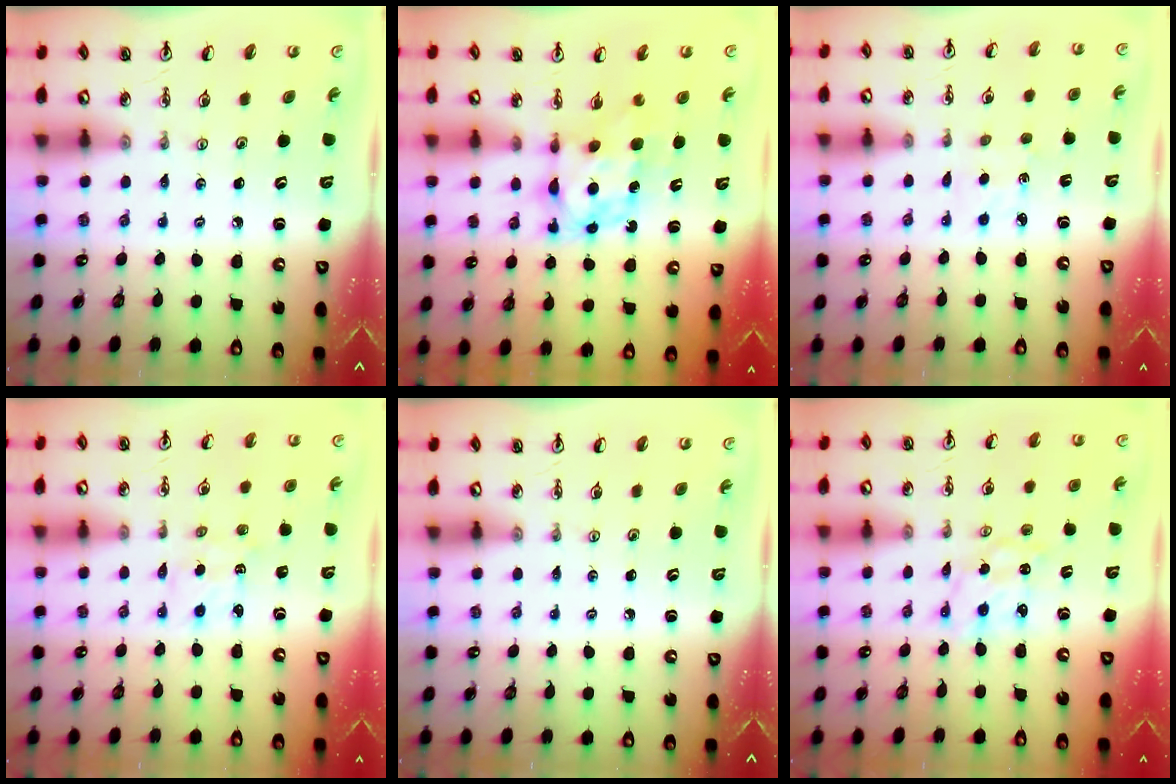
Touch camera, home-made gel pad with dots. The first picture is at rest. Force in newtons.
{"total": 7.2, "press": 7.2, "slide": 0.5}
{"total": 1.6, "press": 1.6, "slide": 0.3}
{"total": 2.1, "press": 2.1, "slide": 0.3}
{"total": 0.0}
{"total": 1.4, "press": 1.4, "slide": 0.0}